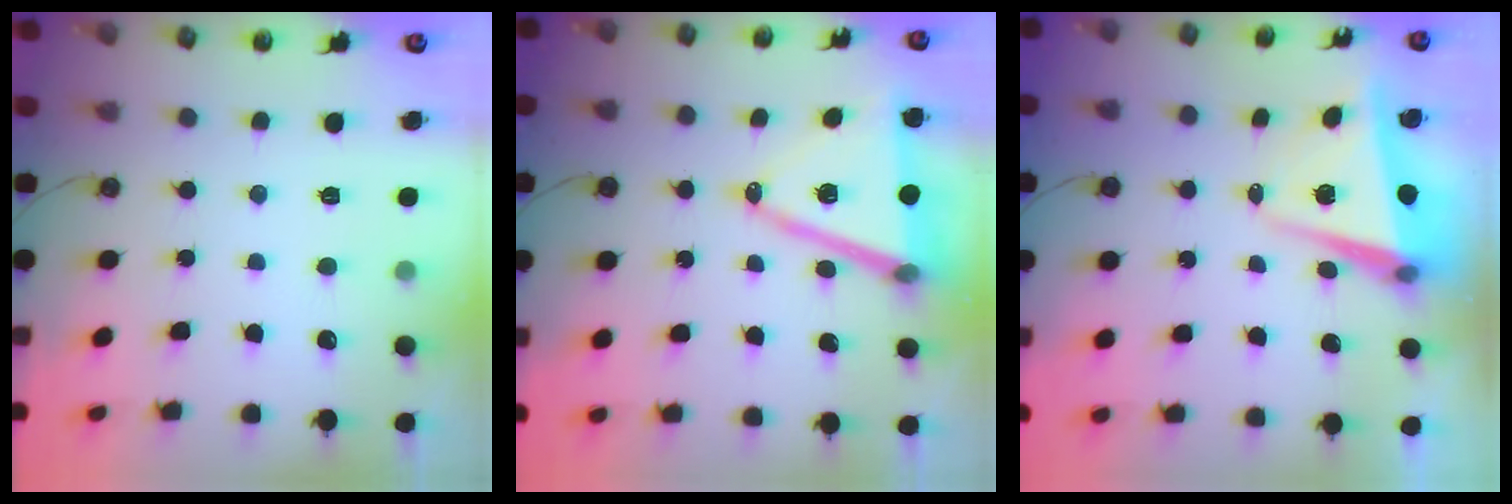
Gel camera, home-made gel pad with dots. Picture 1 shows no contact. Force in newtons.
{"total": 14.4, "press": 13.8, "slide": 4.0}
{"total": 5.5, "press": 5.2, "slide": 1.8}